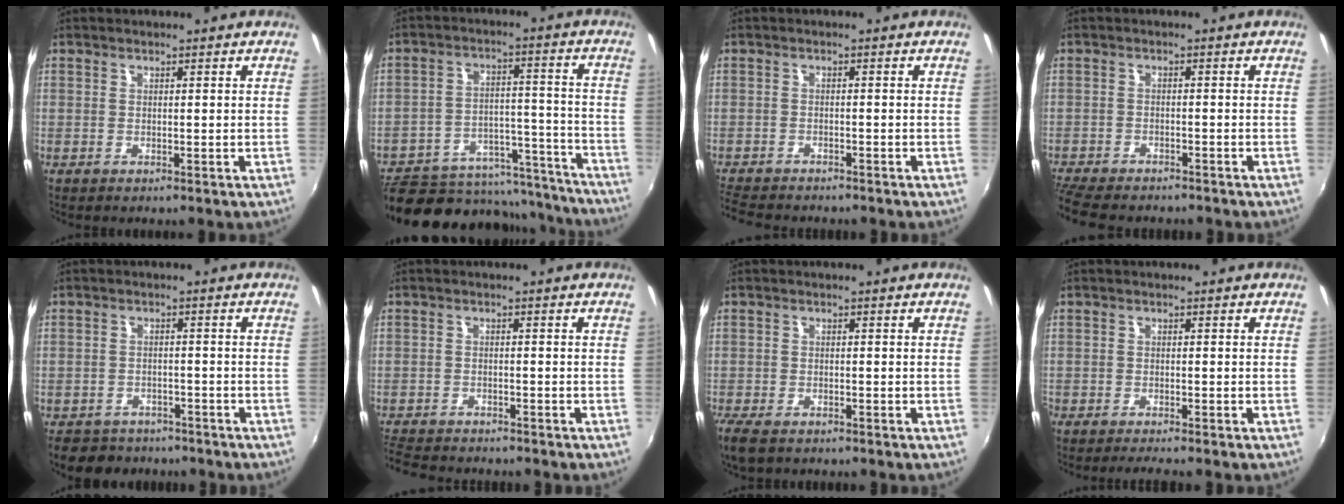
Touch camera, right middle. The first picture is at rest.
{"total": 21.3, "force": [-17.0, 10.2, 7.8], "torque": [-0.154, 0.034, -0.204]}
{"total": 7.0, "force": [-6.5, 1.4, 2.2], "torque": [-0.069, -0.023, -0.113]}
{"total": 9.5, "force": [-8.5, 2.5, 3.5], "torque": [-0.100, -0.025, -0.143]}
{"total": 7.9, "force": [-6.3, 4.4, 1.9], "torque": [-0.051, 0.006, -0.095]}
{"total": 8.0, "force": [-7.4, 1.9, 2.3], "torque": [-0.076, -0.018, -0.128]}
{"total": 4.8, "force": [-3.6, 1.9, 2.5], "torque": [-0.064, -0.020, -0.071]}
{"total": 2.7, "force": [-2.5, -0.2, 1.0], "torque": [-0.027, -0.010, -0.045]}